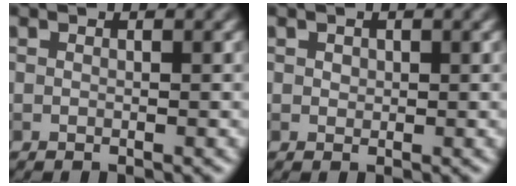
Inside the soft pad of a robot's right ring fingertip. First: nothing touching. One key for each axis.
{"total": 0.7, "fx": 0.3, "fy": 0.6, "fz": 0.2, "tx": -0.003, "ty": 0.003, "tz": 0.003}